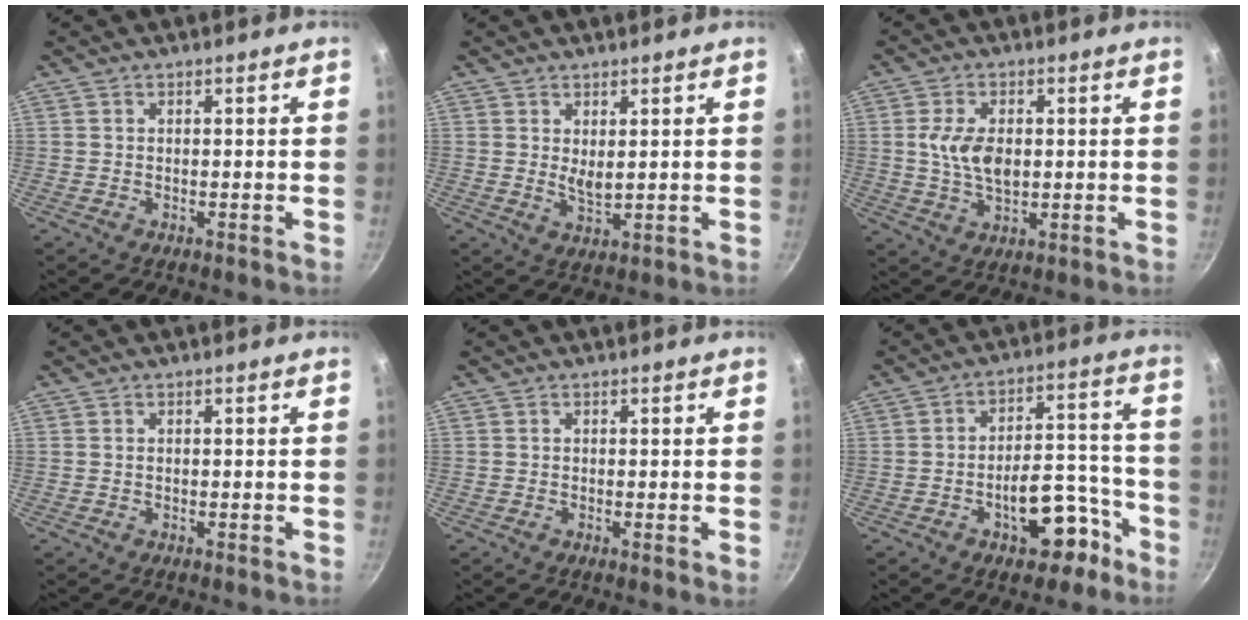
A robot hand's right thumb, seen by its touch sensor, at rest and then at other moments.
{"total": 2.9, "force": [0.9, 1.2, 2.4], "torque": [-0.040, -0.013, 0.022]}
{"total": 7.7, "force": [0.9, 4.4, 6.2], "torque": [-0.114, -0.005, 0.020]}
{"total": 0.0}
{"total": 1.2, "force": [0.0, 0.1, 1.2], "torque": [-0.023, -0.007, -0.002]}
{"total": 11.9, "force": [-6.0, 6.1, 8.2], "torque": [-0.094, 0.062, -0.083]}